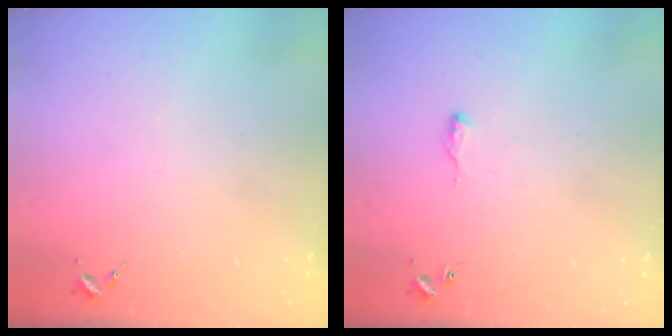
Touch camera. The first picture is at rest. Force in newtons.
{"total": 6.3, "press": 6.2, "slide": 0.8}